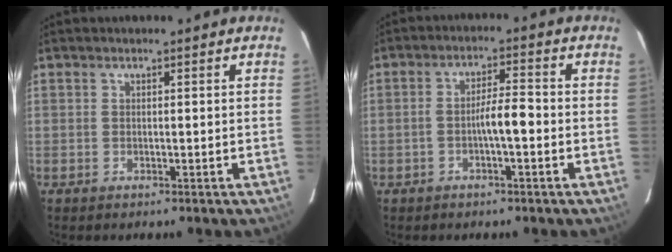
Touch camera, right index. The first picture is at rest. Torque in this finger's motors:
{"motor_torque": [0.60, -0.05, 0.35, 0.09]}